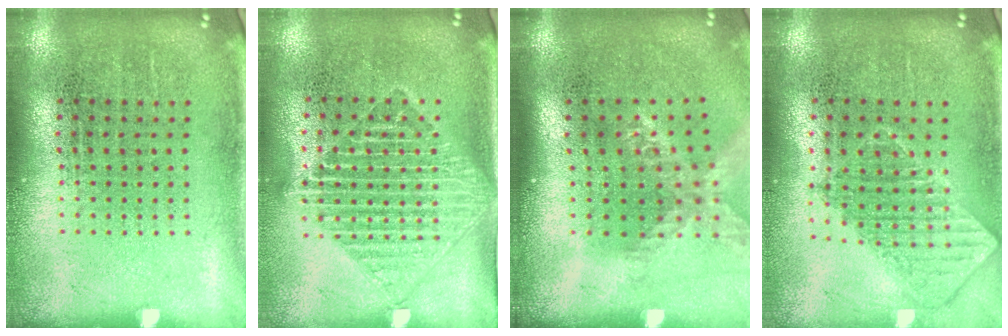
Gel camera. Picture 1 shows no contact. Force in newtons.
{"total": 1.6, "press": 1.4, "slide": 0.8}
{"total": 1.6, "press": 1.4, "slide": 0.9}
{"total": 0.9, "press": 0.9, "slide": 0.1}